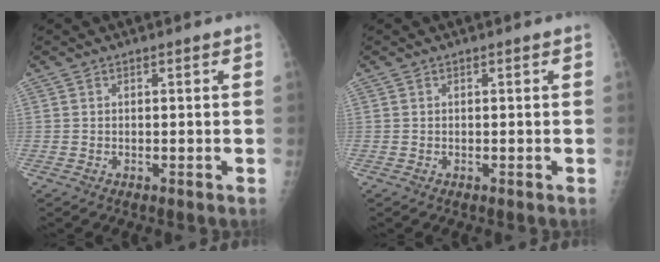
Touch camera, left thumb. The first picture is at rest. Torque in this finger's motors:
{"motor_torque": [0.00, 0.00, -0.01, -0.02, 0.00]}